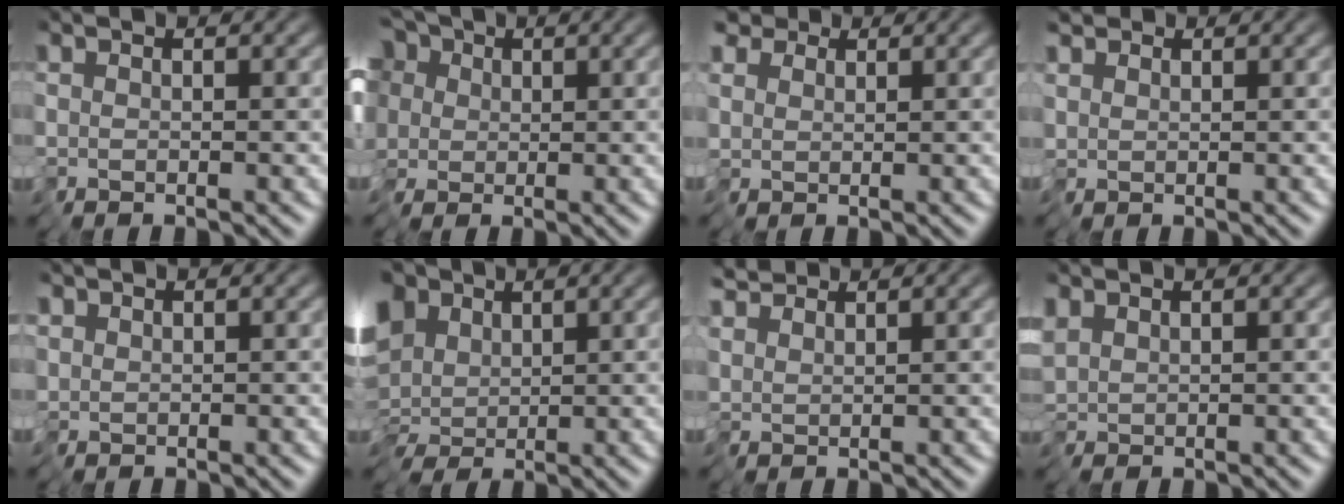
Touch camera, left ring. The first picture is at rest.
{"total": 13.1, "force": [6.2, 9.0, 7.2], "torque": [-0.151, 0.043, 0.069]}
{"total": 4.5, "force": [2.3, 3.5, 1.7], "torque": [-0.039, 0.023, 0.031]}
{"total": 1.6, "force": [0.9, 1.2, 0.0], "torque": [-0.002, 0.011, 0.026]}
{"total": 1.1, "force": [0.5, 1.0, -0.2], "torque": [0.009, 0.007, 0.015]}
{"total": 10.7, "force": [2.9, 7.8, 6.8], "torque": [-0.142, 0.027, 0.018]}
{"total": 2.0, "force": [1.8, 0.8, 0.2], "torque": [-0.015, 0.011, 0.037]}
{"total": 1.5, "force": [1.1, 0.9, 0.3], "torque": [-0.019, 0.007, 0.023]}